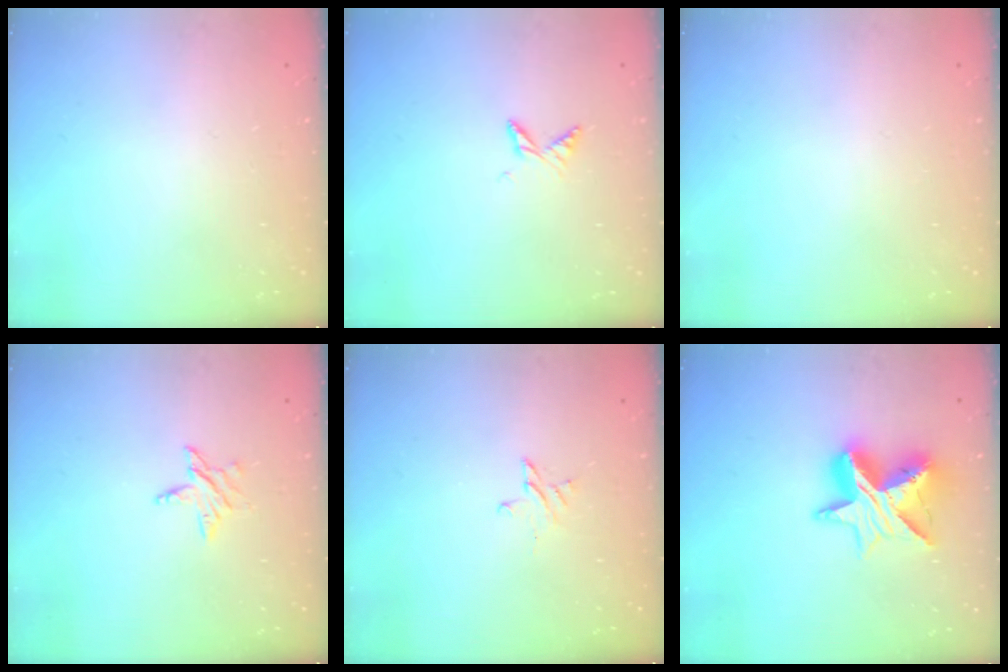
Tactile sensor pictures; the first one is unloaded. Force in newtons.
{"total": 5.2, "press": 5.2, "slide": 0.6}
{"total": 0.0}
{"total": 4.6, "press": 4.6, "slide": 0.6}
{"total": 2.3, "press": 2.3, "slide": 0.2}
{"total": 13.1, "press": 13.0, "slide": 0.9}